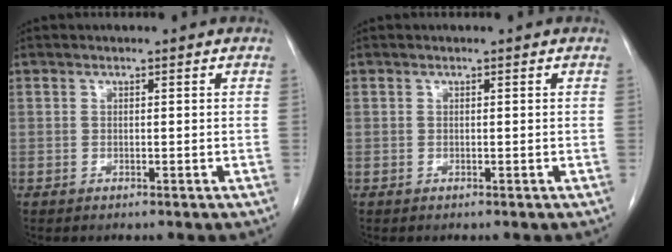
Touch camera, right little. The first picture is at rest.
{"total": 0.0}